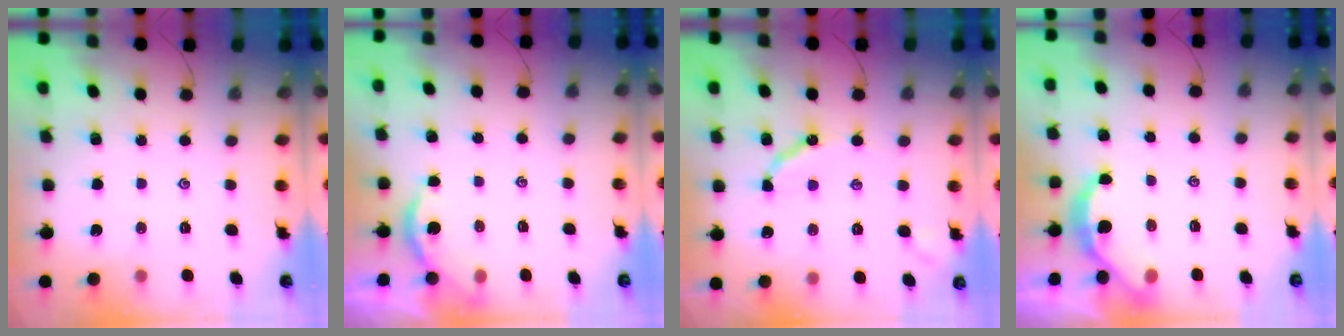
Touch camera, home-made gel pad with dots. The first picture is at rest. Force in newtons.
{"total": 2.2, "press": 2.2, "slide": 0.2}
{"total": 8.7, "press": 8.7, "slide": 1.0}
{"total": 4.7, "press": 4.7, "slide": 0.4}